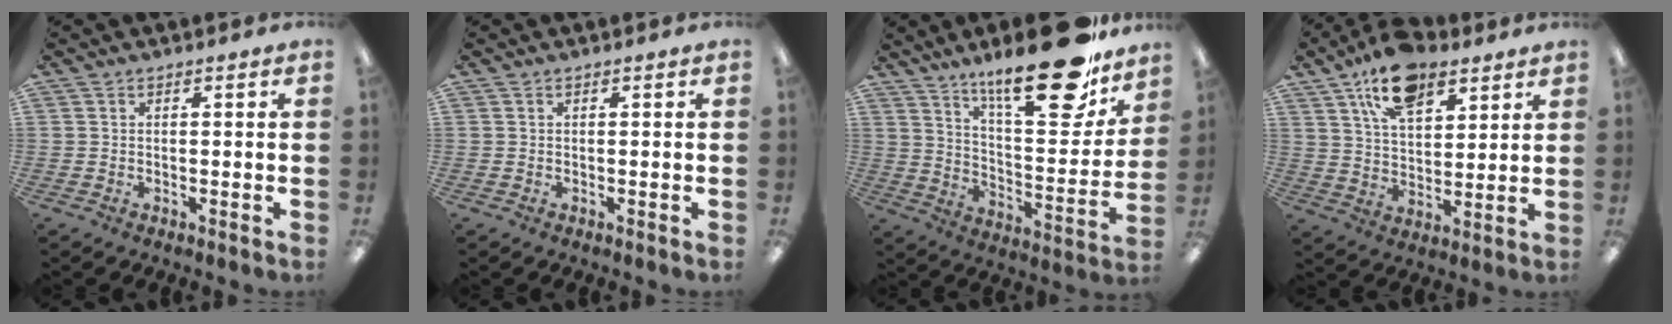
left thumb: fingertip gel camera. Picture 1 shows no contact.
{"total": 0.0}
{"total": 24.5, "force": [17.8, 7.1, 15.3], "torque": [-0.221, -0.117, 0.288]}
{"total": 14.3, "force": [9.1, 7.7, 8.0], "torque": [-0.126, -0.033, 0.164]}